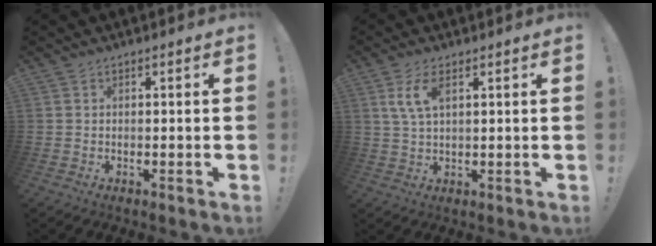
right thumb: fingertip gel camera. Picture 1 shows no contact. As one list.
[{"total": 6.4, "force": [2.5, 2.7, 5.2], "torque": [-0.110, 0.002, 0.043]}]